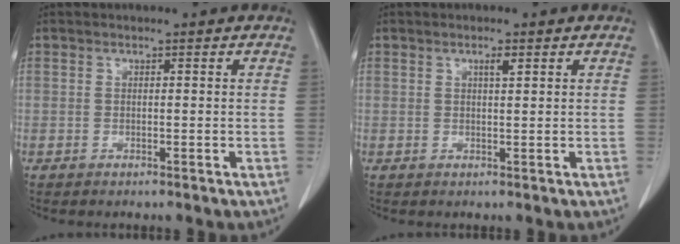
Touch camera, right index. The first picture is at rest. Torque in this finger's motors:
{"motor_torque": [0.21, 0.07, 0.01, 0.01]}